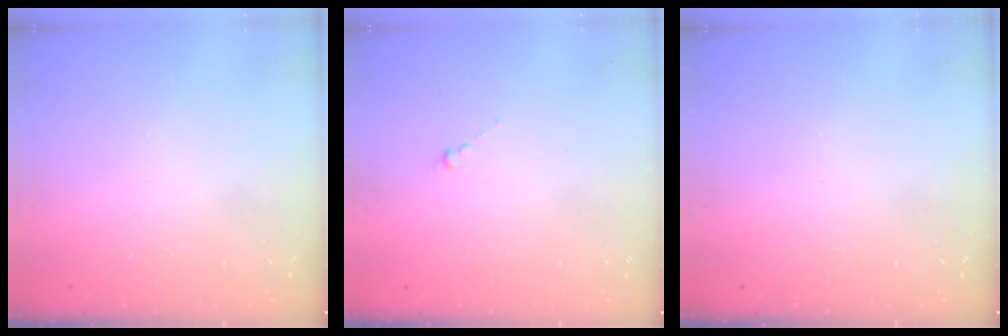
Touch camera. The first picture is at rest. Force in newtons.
{"total": 0.0}
{"total": 0.0}